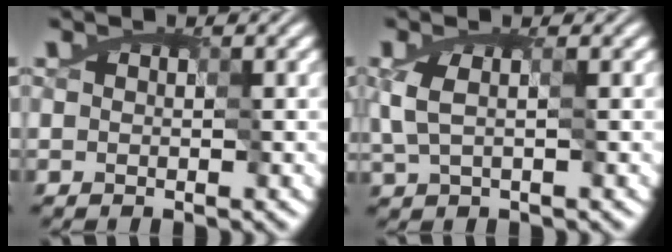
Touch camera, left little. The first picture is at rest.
{"total": 1.9, "force": [-0.8, 0.7, 1.5], "torque": [-0.042, -0.008, -0.005]}